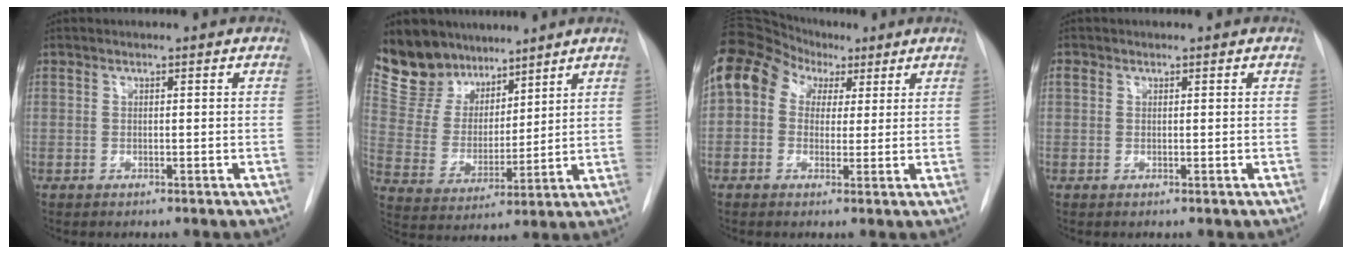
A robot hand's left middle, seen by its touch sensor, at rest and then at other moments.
{"total": 11.8, "force": [9.8, 6.3, 1.8], "torque": [-0.041, 0.020, 0.196]}
{"total": 11.2, "force": [4.4, 8.8, 5.4], "torque": [-0.109, 0.064, 0.073]}
{"total": 1.1, "force": [0.5, 1.0, 0.3], "torque": [-0.002, 0.009, 0.006]}